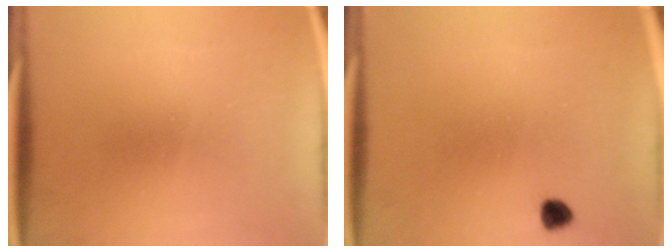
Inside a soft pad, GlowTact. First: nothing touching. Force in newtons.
{"total": 1.8}